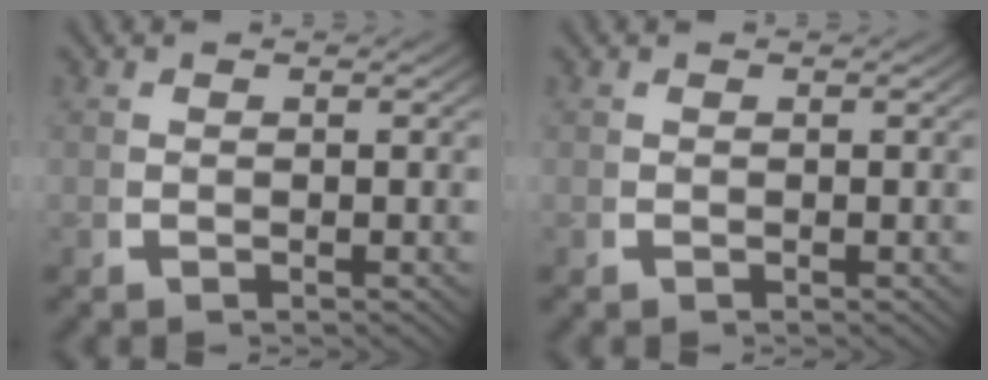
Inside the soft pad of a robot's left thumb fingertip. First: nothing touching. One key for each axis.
{"total": 0.0}